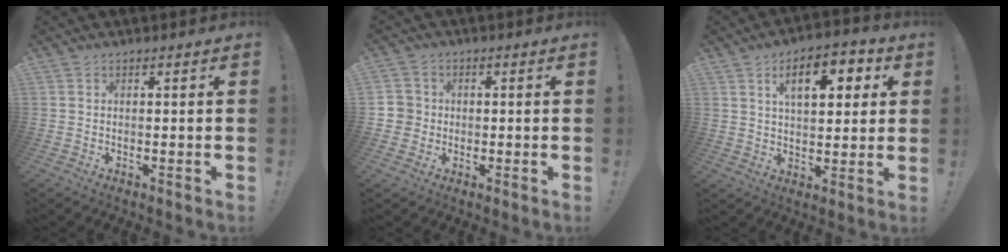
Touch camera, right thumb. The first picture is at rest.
{"total": 3.6, "force": [-0.3, 3.5, 1.0], "torque": [-0.025, 0.007, -0.004]}
{"total": 11.9, "force": [4.4, 5.9, 9.3], "torque": [-0.134, 0.001, 0.070]}